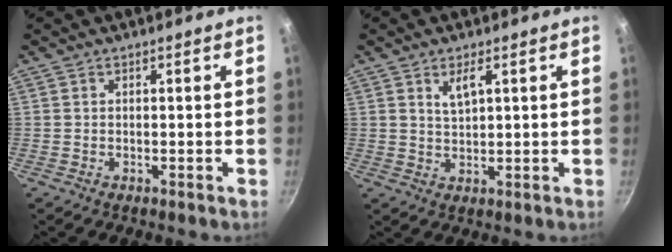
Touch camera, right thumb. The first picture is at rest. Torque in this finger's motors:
{"motor_torque": [-0.84, 0.86, -0.09, 0.19, 0.15]}